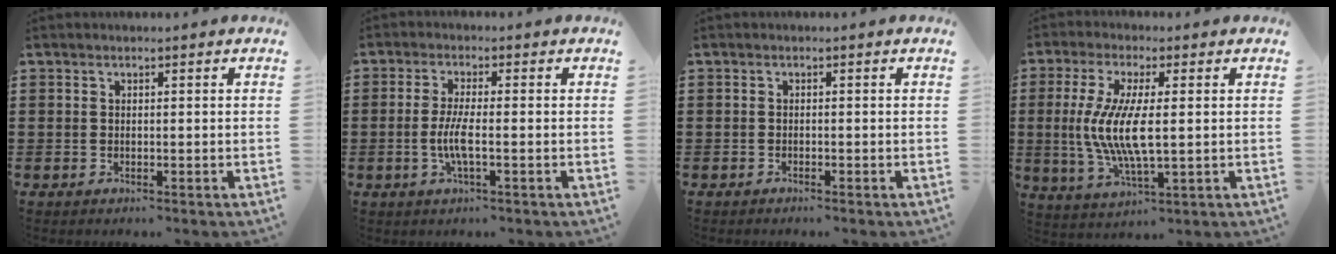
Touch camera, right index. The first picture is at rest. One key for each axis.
{"total": 4.5, "fx": -1.0, "fy": 0.7, "fz": 4.4, "tx": -0.098, "ty": -0.009, "tz": -0.027}
{"total": 0.6, "fx": -0.6, "fy": -0.1, "fz": 0.1, "tx": -0.003, "ty": -0.003, "tz": -0.011}
{"total": 8.6, "fx": 0.2, "fy": 2.2, "fz": 8.3, "tx": -0.180, "ty": -0.012, "tz": -0.003}